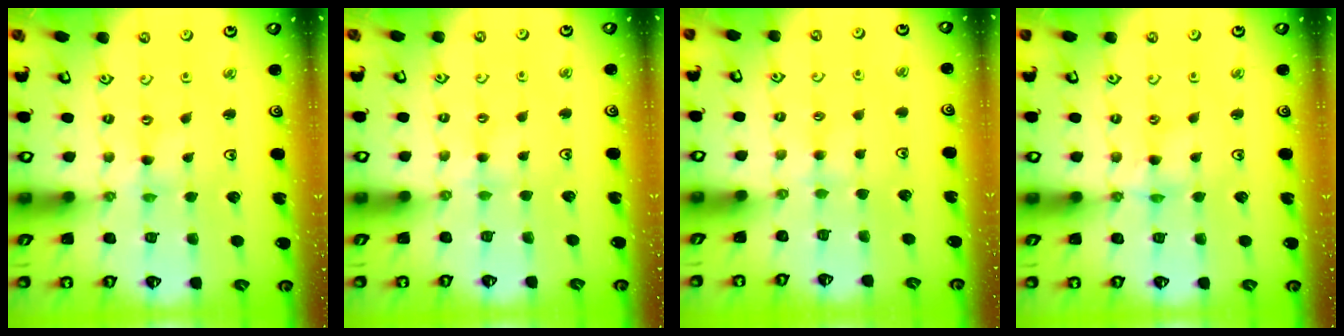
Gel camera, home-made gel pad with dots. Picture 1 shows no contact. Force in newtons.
{"total": 1.9, "press": 1.8, "slide": 0.4}
{"total": 2.3, "press": 2.2, "slide": 0.5}
{"total": 2.9, "press": 2.9, "slide": 0.4}